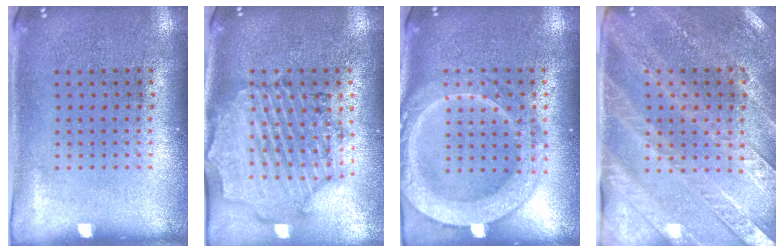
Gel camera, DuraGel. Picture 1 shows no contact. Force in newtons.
{"total": 1.5, "press": 1.5, "slide": 0.3}
{"total": 2.7, "press": 2.7, "slide": 0.3}
{"total": 2.9, "press": 2.7, "slide": 1.1}